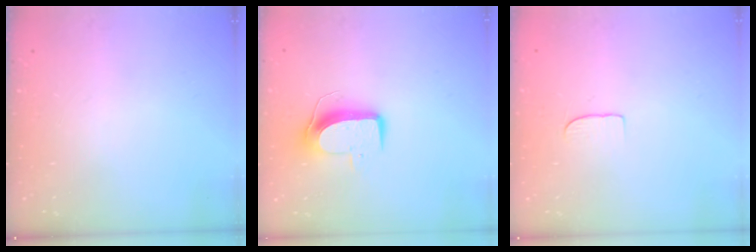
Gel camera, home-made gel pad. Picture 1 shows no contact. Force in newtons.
{"total": 9.5, "press": 9.5, "slide": 0.5}
{"total": 5.0, "press": 4.9, "slide": 0.4}